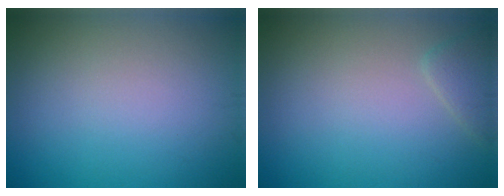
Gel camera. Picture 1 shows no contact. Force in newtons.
{"total": 1.5, "press": 1.5, "slide": 0.1}